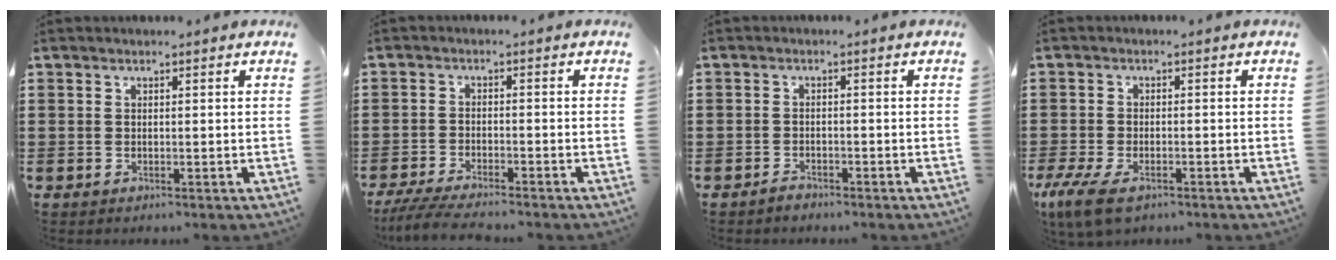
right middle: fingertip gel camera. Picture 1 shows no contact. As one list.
[{"total": 4.4, "force": [-4.1, 0.3, 1.7], "torque": [-0.048, -0.014, -0.084]}, {"total": 1.4, "force": [-1.3, 0.4, 0.1], "torque": [-0.007, 0.002, -0.028]}, {"total": 4.4, "force": [-2.8, 1.7, 2.9], "torque": [-0.078, -0.005, -0.058]}]